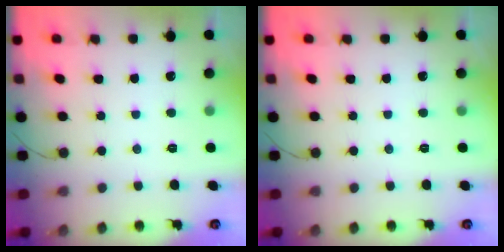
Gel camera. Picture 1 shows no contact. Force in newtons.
{"total": 0.0}